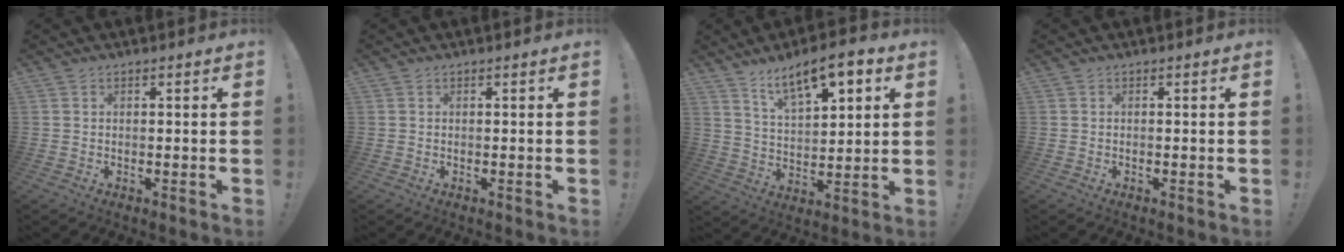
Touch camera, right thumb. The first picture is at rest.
{"total": 0.0}
{"total": 12.8, "force": [7.9, 5.1, 8.7], "torque": [-0.129, -0.045, 0.132]}
{"total": 0.0}